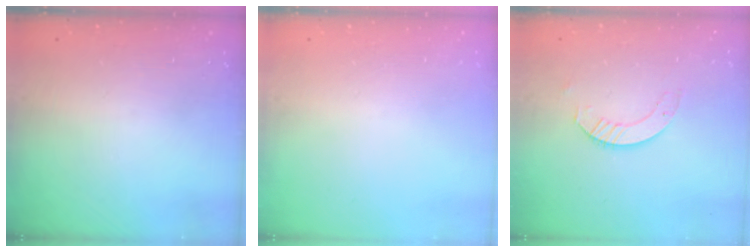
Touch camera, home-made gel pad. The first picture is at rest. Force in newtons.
{"total": 0.0}
{"total": 3.8, "press": 3.8, "slide": 0.1}